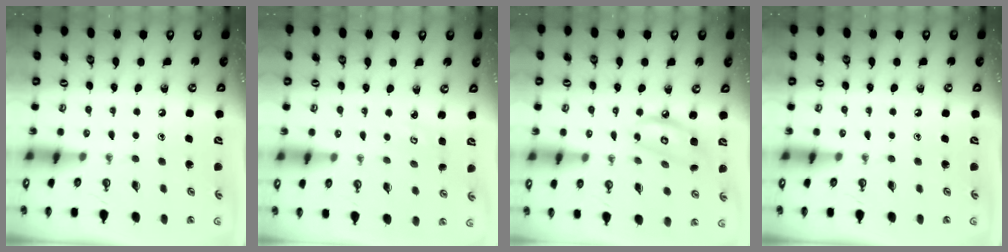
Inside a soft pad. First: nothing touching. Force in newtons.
{"total": 2.3, "press": 2.3, "slide": 0.2}
{"total": 8.3, "press": 8.3, "slide": 0.7}
{"total": 0.0}